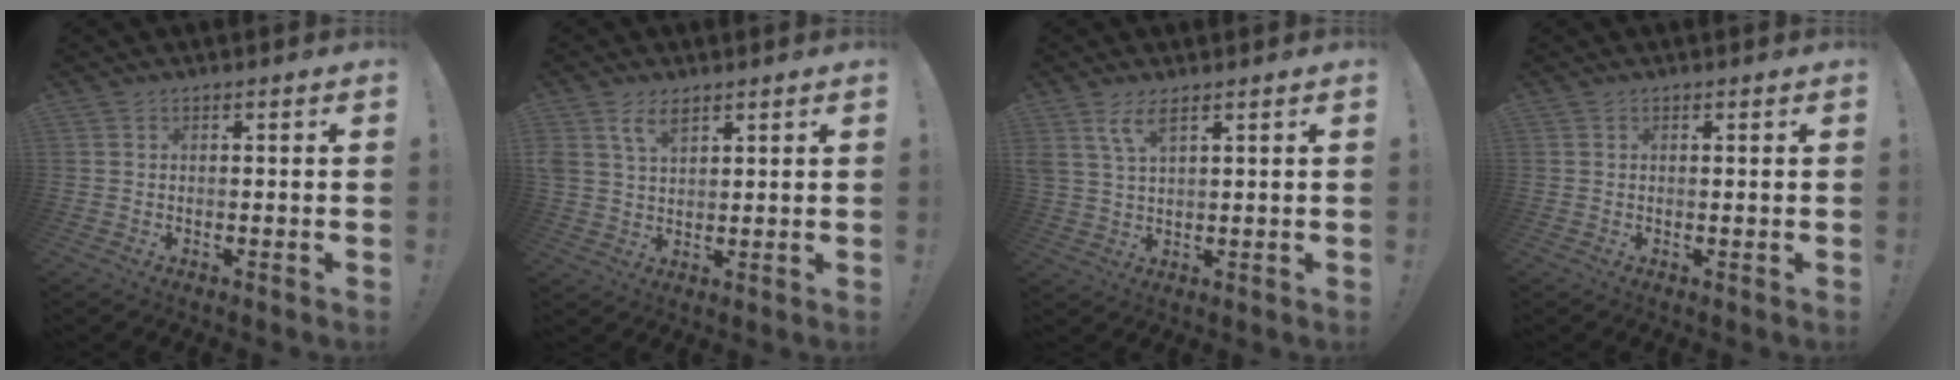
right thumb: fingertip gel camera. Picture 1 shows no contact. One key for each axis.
{"total": 6.2, "fx": 3.8, "fy": 3.3, "fz": 3.6, "tx": -0.068, "ty": -0.009, "tz": 0.073}
{"total": 5.5, "fx": 3.4, "fy": 1.4, "fz": 4.0, "tx": -0.080, "ty": -0.007, "tz": 0.063}
{"total": 0.5, "fx": 0.3, "fy": -0.1, "fz": 0.4, "tx": 0.006, "ty": -0.005, "tz": 0.003}